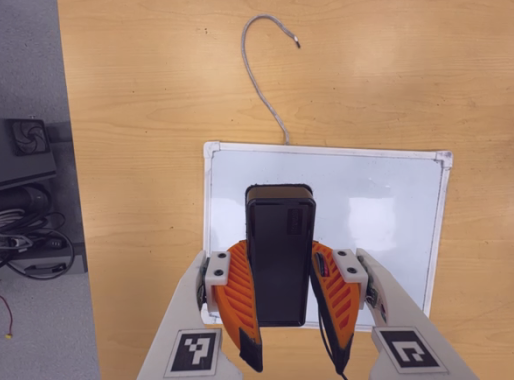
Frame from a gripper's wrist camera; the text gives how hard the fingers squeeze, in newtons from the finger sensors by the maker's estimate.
{"total": 6.4, "left": 5.7, "right": 7.2}